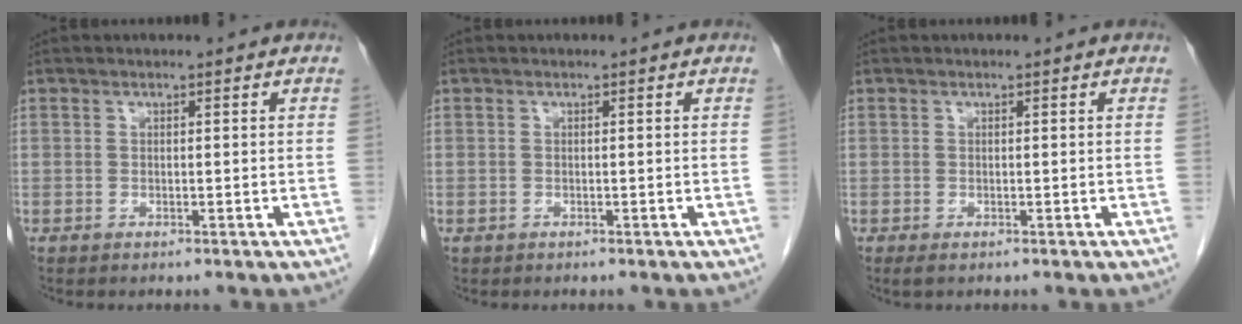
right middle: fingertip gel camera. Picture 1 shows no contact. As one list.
[{"total": 0.0}, {"total": 0.8, "force": [-0.4, 0.3, 0.5], "torque": [-0.007, -0.001, -0.004]}]